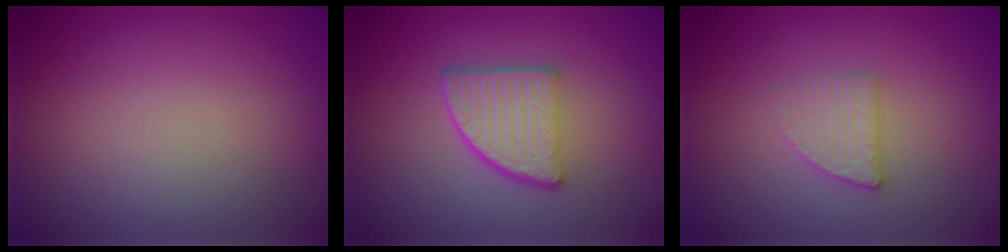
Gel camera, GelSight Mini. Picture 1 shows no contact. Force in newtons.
{"total": 5.3, "press": 3.8, "slide": 3.8}
{"total": 2.1, "press": 2.1, "slide": 0.4}